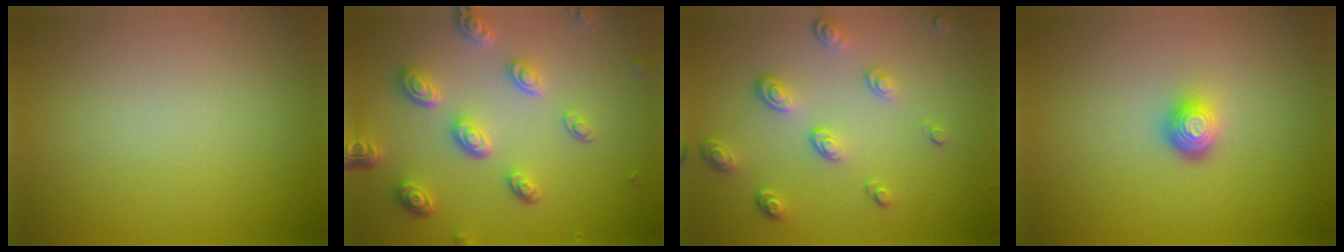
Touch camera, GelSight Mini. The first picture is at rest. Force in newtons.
{"total": 5.0, "press": 3.7, "slide": 3.3}
{"total": 3.4, "press": 2.5, "slide": 2.3}
{"total": 1.9, "press": 1.4, "slide": 1.3}